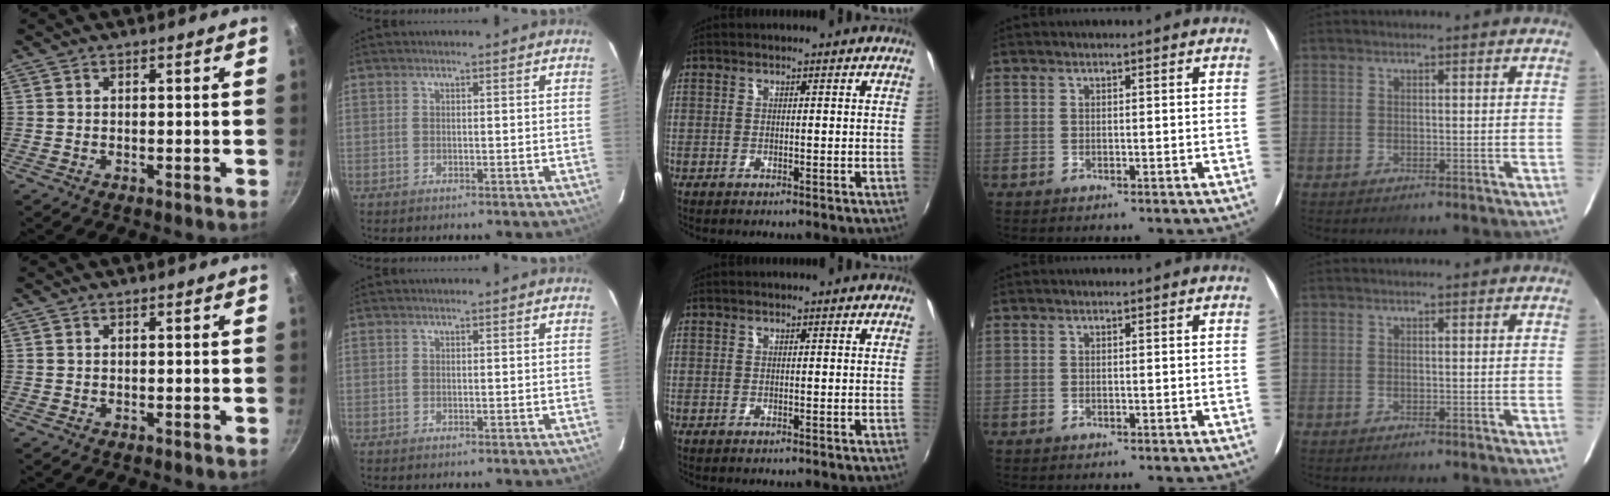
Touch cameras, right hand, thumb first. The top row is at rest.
{}